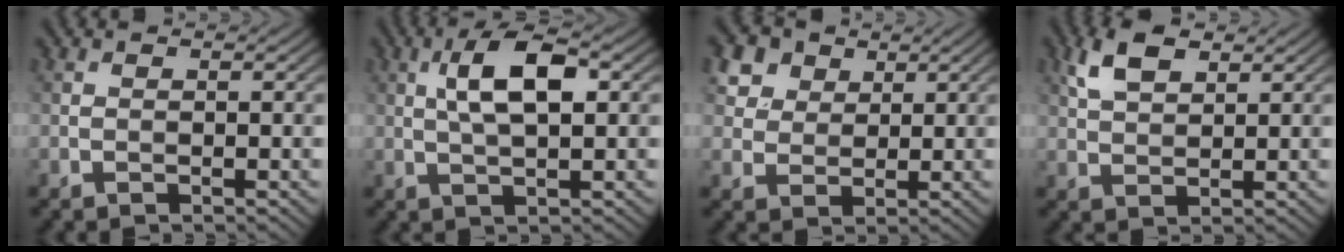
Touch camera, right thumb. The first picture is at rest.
{"total": 6.8, "force": [1.6, 2.4, 6.2], "torque": [-0.119, 0.012, 0.026]}
{"total": 8.3, "force": [4.8, 5.7, 3.7], "torque": [-0.151, 0.010, 0.096]}
{"total": 5.4, "force": [2.9, 2.6, 3.7], "torque": [-0.088, 0.008, 0.058]}